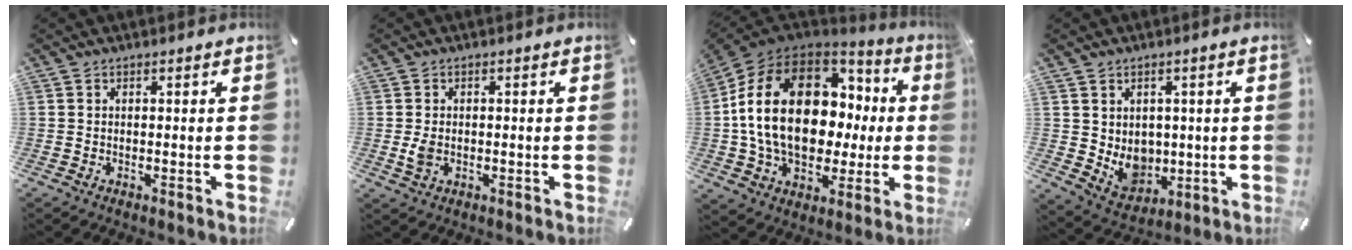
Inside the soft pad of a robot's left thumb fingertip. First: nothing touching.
{"total": 3.2, "force": [-0.5, 2.4, 2.1], "torque": [-0.043, -0.004, -0.013]}
{"total": 23.4, "force": [2.9, 15.9, 16.9], "torque": [-0.347, -0.004, 0.057]}
{"total": 7.2, "force": [1.6, 6.7, 2.0], "torque": [-0.029, -0.021, 0.038]}